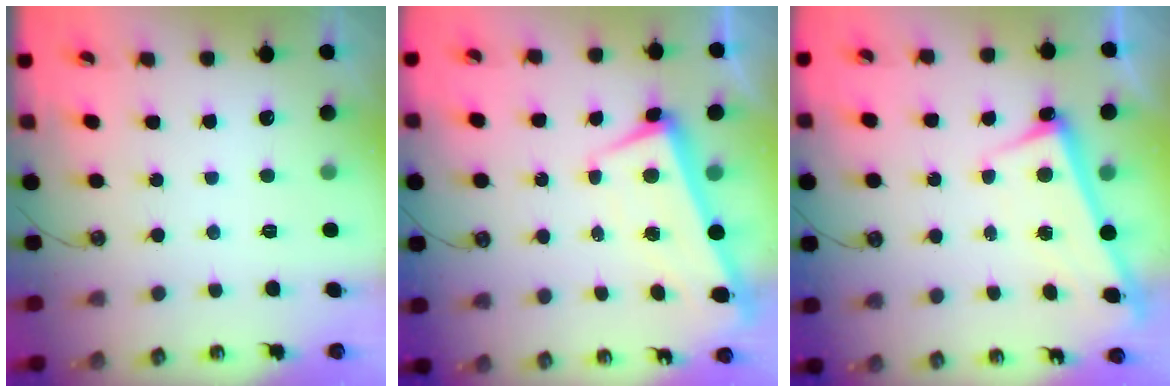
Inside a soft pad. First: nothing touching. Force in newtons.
{"total": 2.1, "press": 1.3, "slide": 1.6}
{"total": 2.5, "press": 2.5, "slide": 0.3}